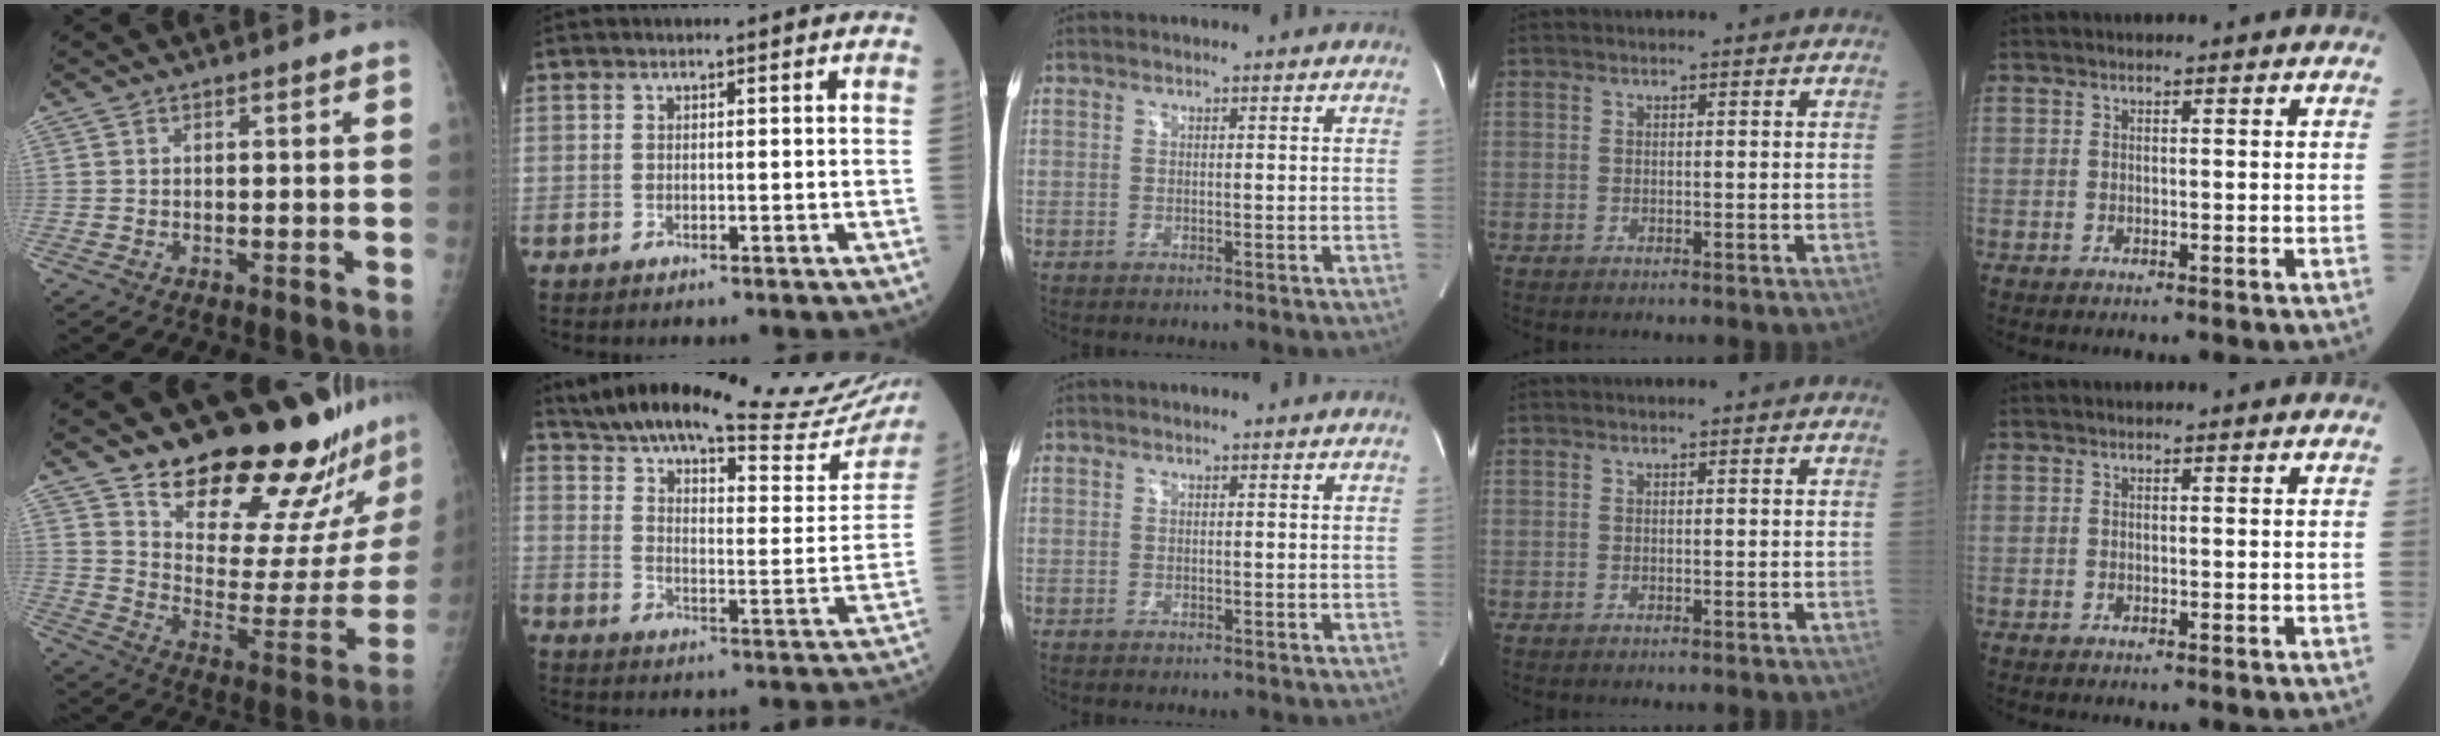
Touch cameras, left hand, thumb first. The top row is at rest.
{"thumb": {"total": 25.7, "force": [22.0, 6.6, 11.5], "torque": [-0.125, -0.167, 0.301]}, "index": {"total": 29.8, "force": [26.1, 3.7, 13.7], "torque": [-0.216, -0.059, 0.336]}}